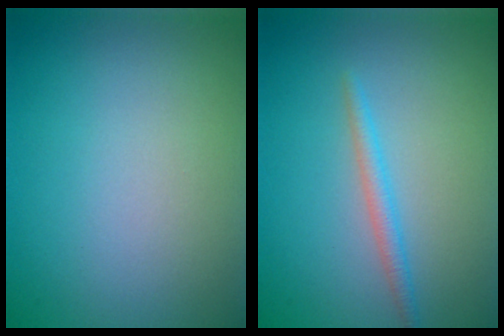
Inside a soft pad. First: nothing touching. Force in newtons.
{"total": 1.6, "press": 1.6, "slide": 0.0}